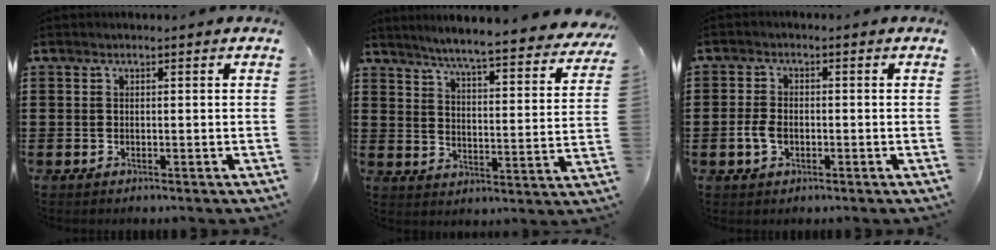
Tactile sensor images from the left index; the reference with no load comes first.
{"total": 5.2, "force": [4.8, -0.6, 2.0], "torque": [-0.063, -0.043, 0.075]}
{"total": 3.3, "force": [-0.9, 2.0, 2.4], "torque": [-0.067, -0.005, -0.022]}